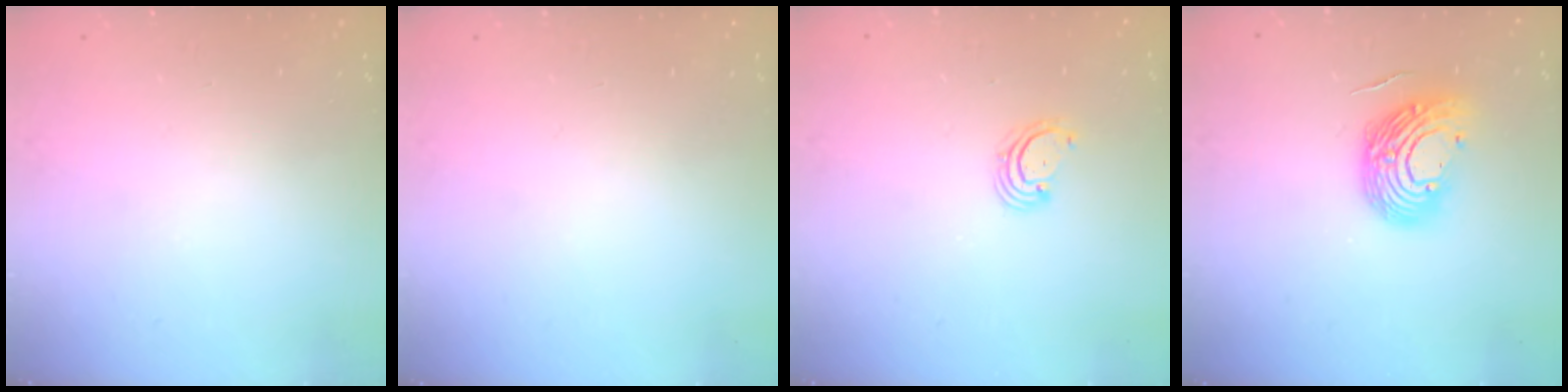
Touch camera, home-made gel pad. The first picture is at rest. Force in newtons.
{"total": 0.0}
{"total": 2.6, "press": 2.6, "slide": 0.3}
{"total": 12.6, "press": 12.5, "slide": 1.7}